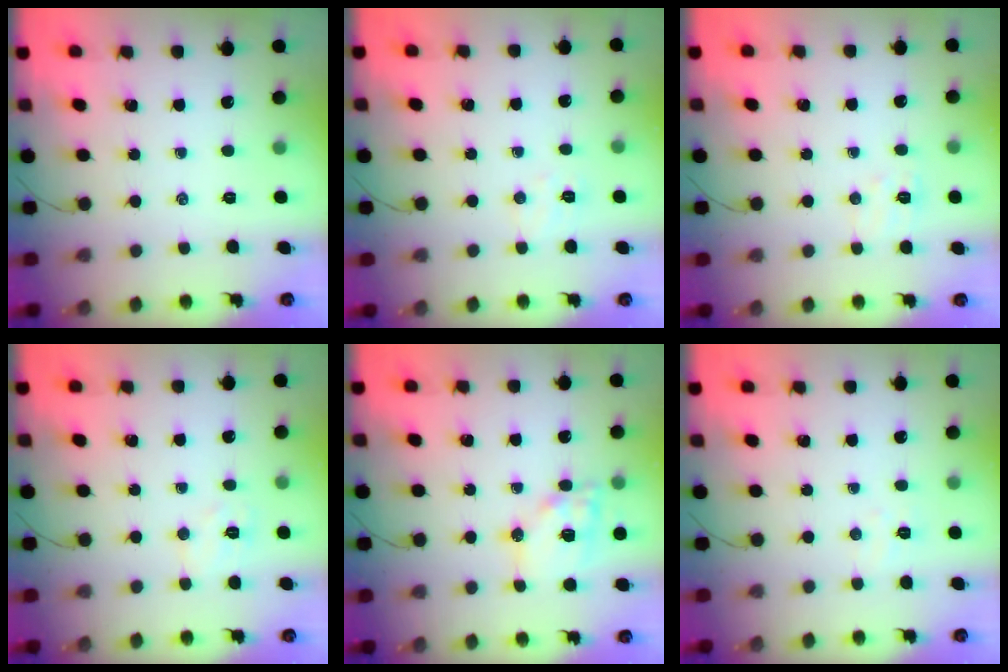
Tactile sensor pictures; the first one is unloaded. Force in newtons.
{"total": 4.8, "press": 4.6, "slide": 1.1}
{"total": 6.0, "press": 5.9, "slide": 1.4}
{"total": 5.5, "press": 5.4, "slide": 1.1}
{"total": 14.6, "press": 14.4, "slide": 2.3}
{"total": 4.0, "press": 3.9, "slide": 0.9}